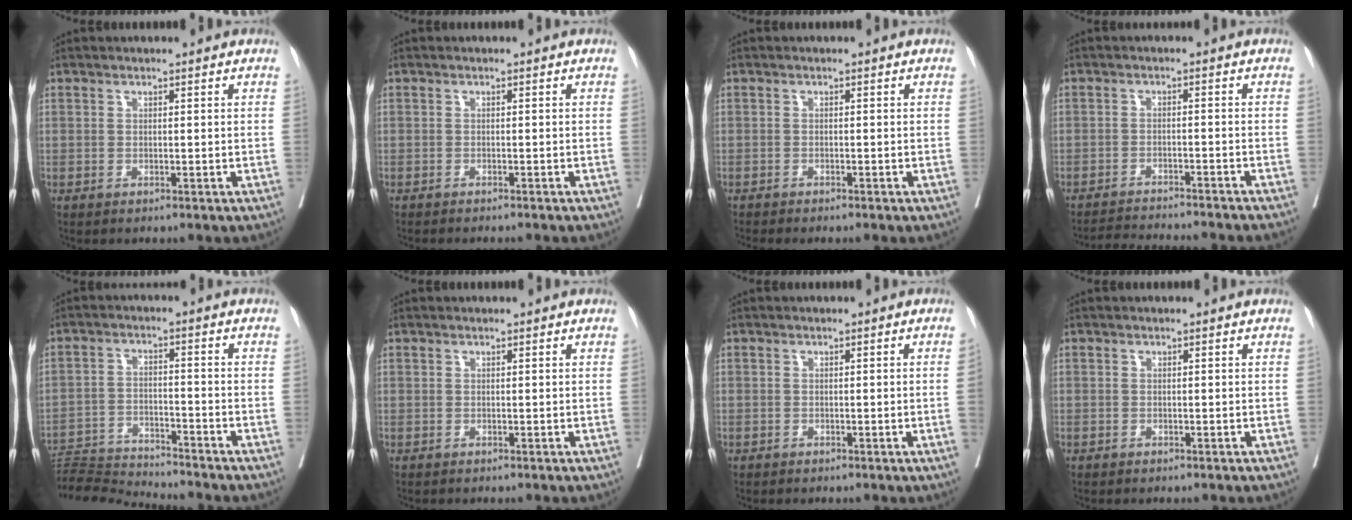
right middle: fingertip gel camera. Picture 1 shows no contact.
{"total": 4.3, "force": [-3.9, 0.6, 1.8], "torque": [-0.021, -0.005, -0.050]}
{"total": 3.6, "force": [-3.1, 0.3, 1.8], "torque": [-0.022, -0.004, -0.039]}
{"total": 10.7, "force": [-10.1, -0.2, 3.4], "torque": [-0.040, -0.010, -0.140]}
{"total": 9.3, "force": [-9.2, -1.3, 0.3], "torque": [-0.006, 0.001, -0.164]}
{"total": 0.0}
{"total": 0.6, "force": [-0.3, 0.1, 0.5], "torque": [-0.006, 0.004, -0.004]}
{"total": 0.7, "force": [-0.3, 0.6, -0.1], "torque": [0.000, 0.007, -0.007]}